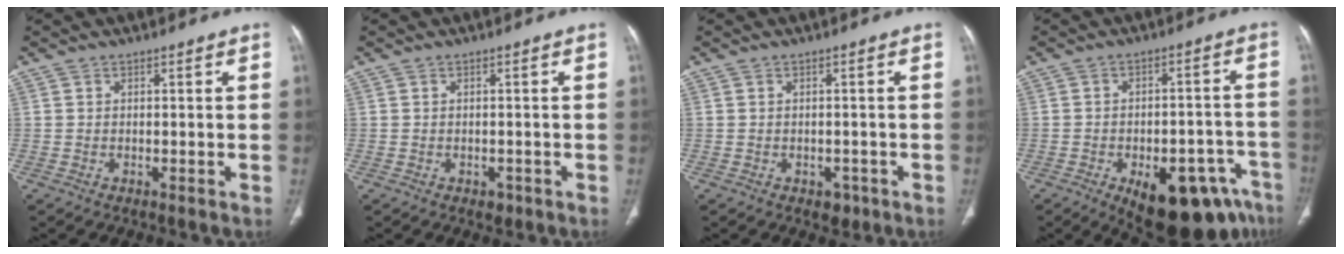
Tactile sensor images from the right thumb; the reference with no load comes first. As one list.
[{"total": 1.0, "force": [-0.4, 0.7, 0.5], "torque": [-0.006, 0.000, -0.001]}, {"total": 2.3, "force": [-1.1, 1.7, 1.1], "torque": [-0.003, 0.004, -0.008]}, {"total": 18.9, "force": [-10.1, 8.9, 13.3], "torque": [-0.112, 0.052, -0.124]}]